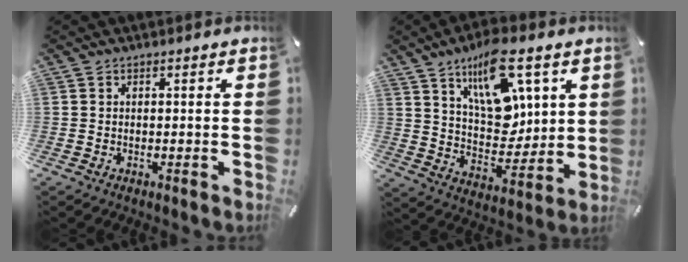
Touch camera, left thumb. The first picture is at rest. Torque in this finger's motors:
{"motor_torque": [2.60, 2.41, 0.79, -0.67, 0.23]}